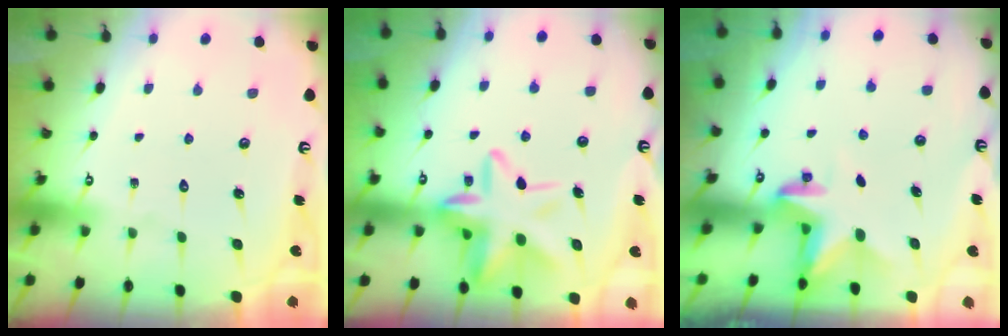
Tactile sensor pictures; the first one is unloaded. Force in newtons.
{"total": 15.2, "press": 15.2, "slide": 1.6}
{"total": 2.9, "press": 2.9, "slide": 0.2}